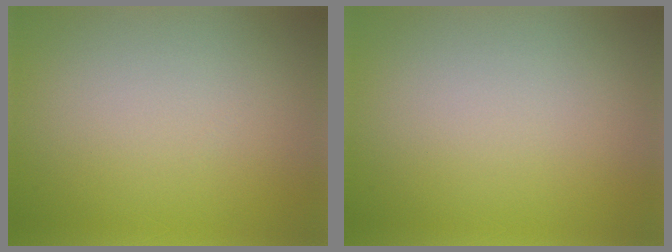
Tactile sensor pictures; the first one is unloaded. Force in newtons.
{"total": 0.0}